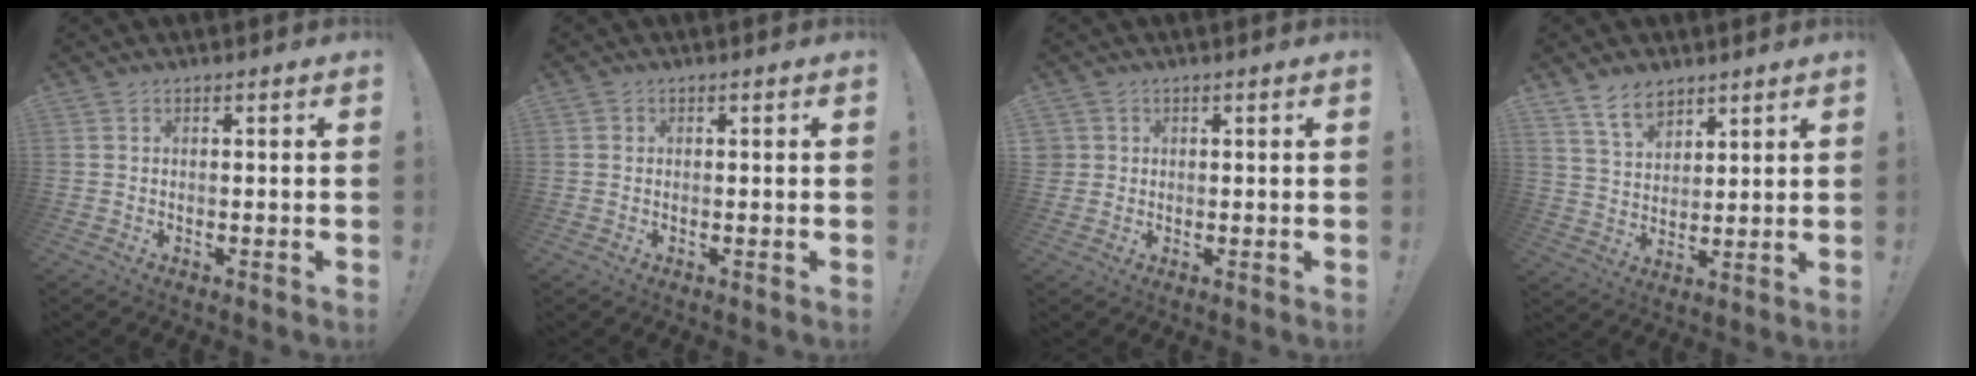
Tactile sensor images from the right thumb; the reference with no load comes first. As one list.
[{"total": 0.6, "force": [0.2, 0.5, -0.1], "torque": [0.009, -0.003, 0.001]}, {"total": 2.1, "force": [0.6, 2.1, 0.2], "torque": [-0.005, 0.001, 0.013]}, {"total": 7.7, "force": [5.7, 4.3, 2.8], "torque": [-0.042, -0.033, 0.108]}]